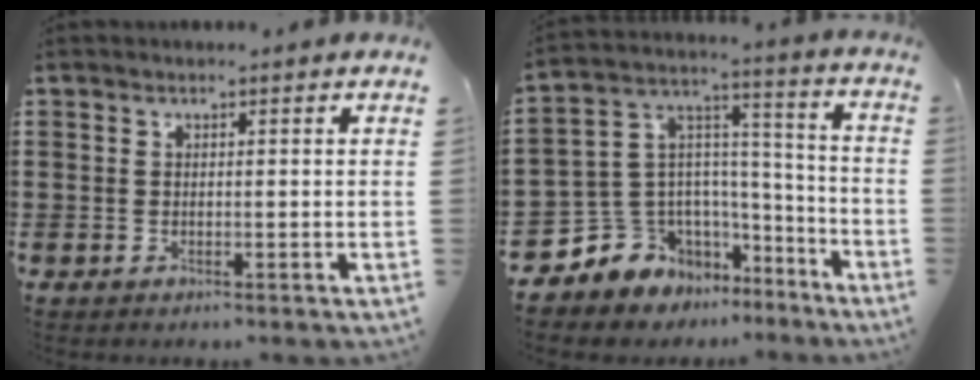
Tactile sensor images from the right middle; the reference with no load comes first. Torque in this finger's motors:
{"motor_torque": [2.14, 0.00, 0.13, 0.02]}